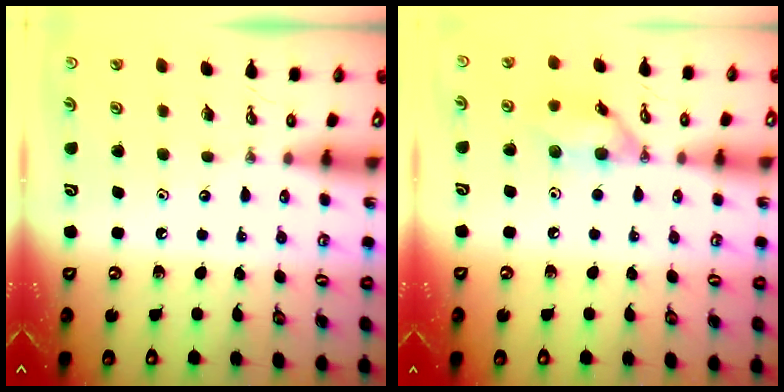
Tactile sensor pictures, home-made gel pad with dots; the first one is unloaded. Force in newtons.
{"total": 10.8, "press": 10.8, "slide": 0.3}